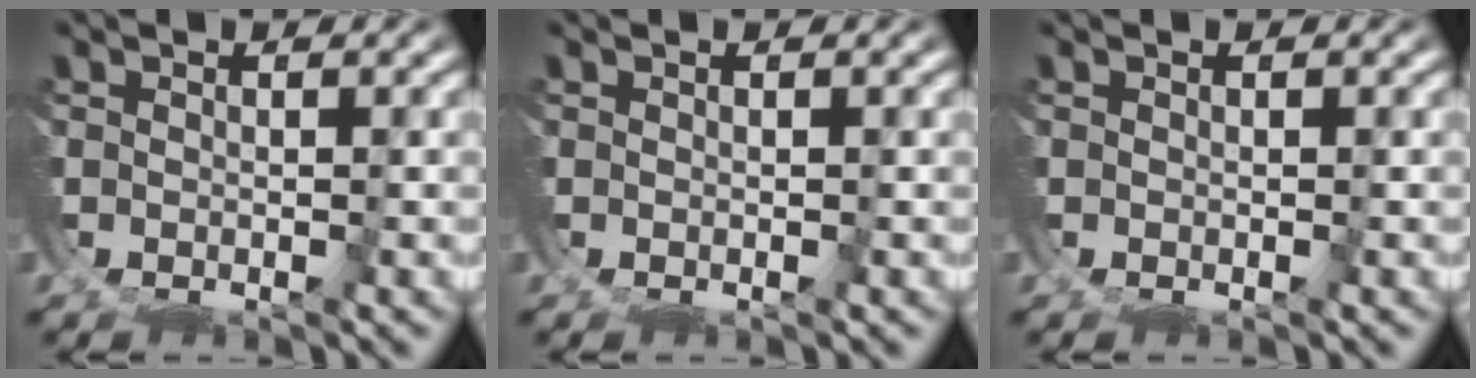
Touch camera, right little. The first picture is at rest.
{"total": 0.0}
{"total": 0.0}